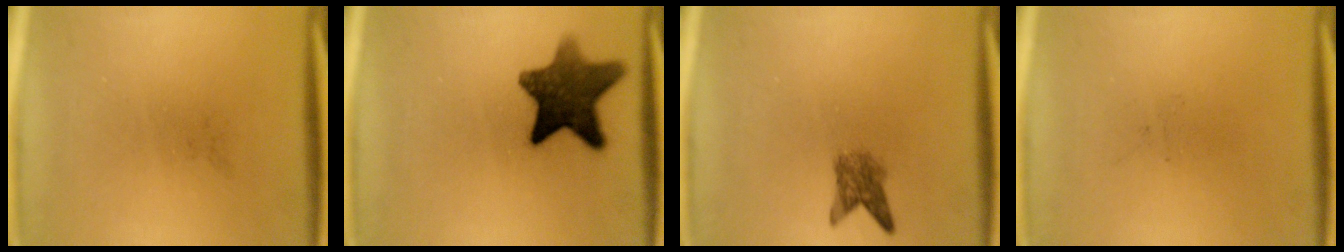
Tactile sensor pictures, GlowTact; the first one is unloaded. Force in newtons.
{"total": 11.5}
{"total": 2.9}
{"total": 0.0}